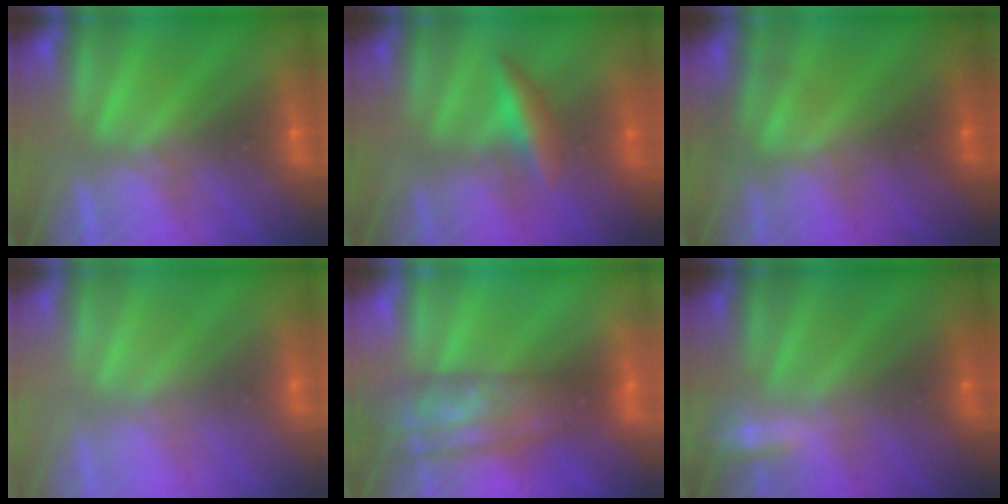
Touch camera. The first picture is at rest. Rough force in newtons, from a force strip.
{"total": 2.4}
{"total": 4.6}
{"total": 2.4}
{"total": 5.8}
{"total": 2.0}